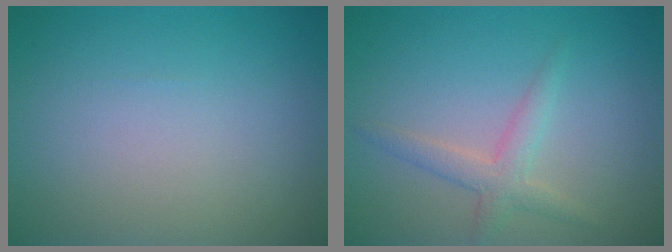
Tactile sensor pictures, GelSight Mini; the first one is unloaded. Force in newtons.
{"total": 2.4, "press": 2.4, "slide": 0.1}